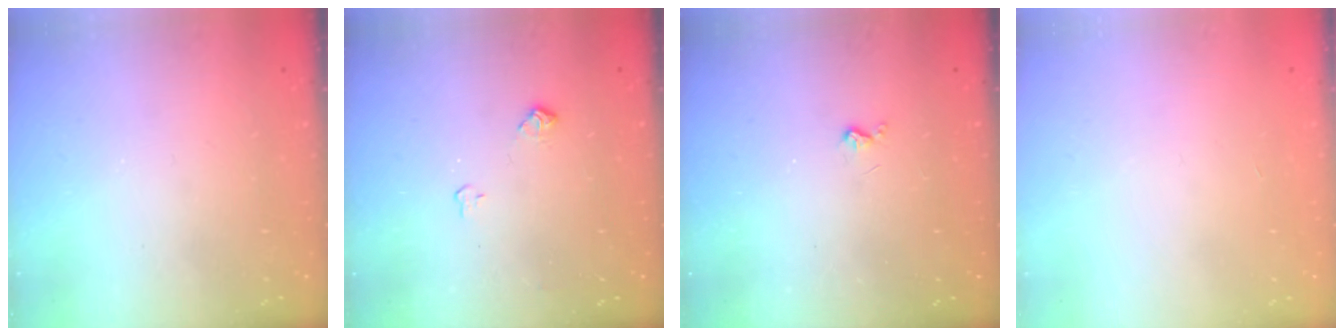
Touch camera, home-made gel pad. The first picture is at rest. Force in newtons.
{"total": 5.7, "press": 5.7, "slide": 0.7}
{"total": 2.6, "press": 2.6, "slide": 0.5}
{"total": 0.0}